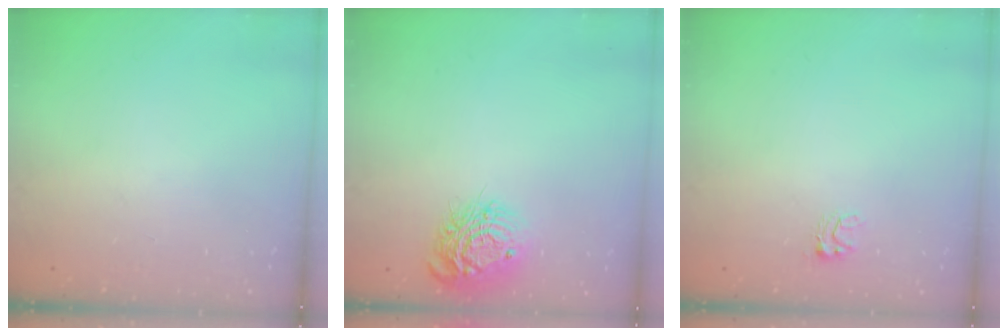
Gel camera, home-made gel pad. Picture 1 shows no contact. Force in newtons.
{"total": 12.5, "press": 12.5, "slide": 0.8}
{"total": 3.5, "press": 3.5, "slide": 0.3}